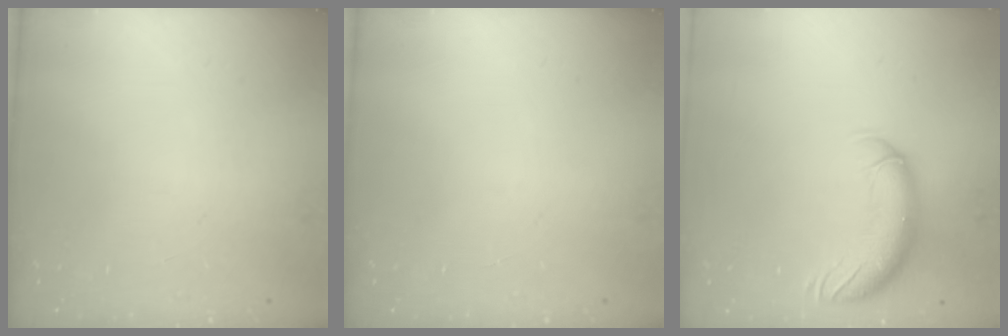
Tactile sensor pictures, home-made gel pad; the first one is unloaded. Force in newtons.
{"total": 0.0}
{"total": 13.7, "press": 13.3, "slide": 3.4}